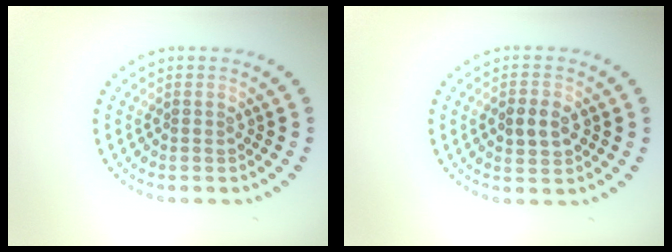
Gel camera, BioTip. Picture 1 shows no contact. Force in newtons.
{"total": 2.8, "press": 2.8, "slide": 0.1}